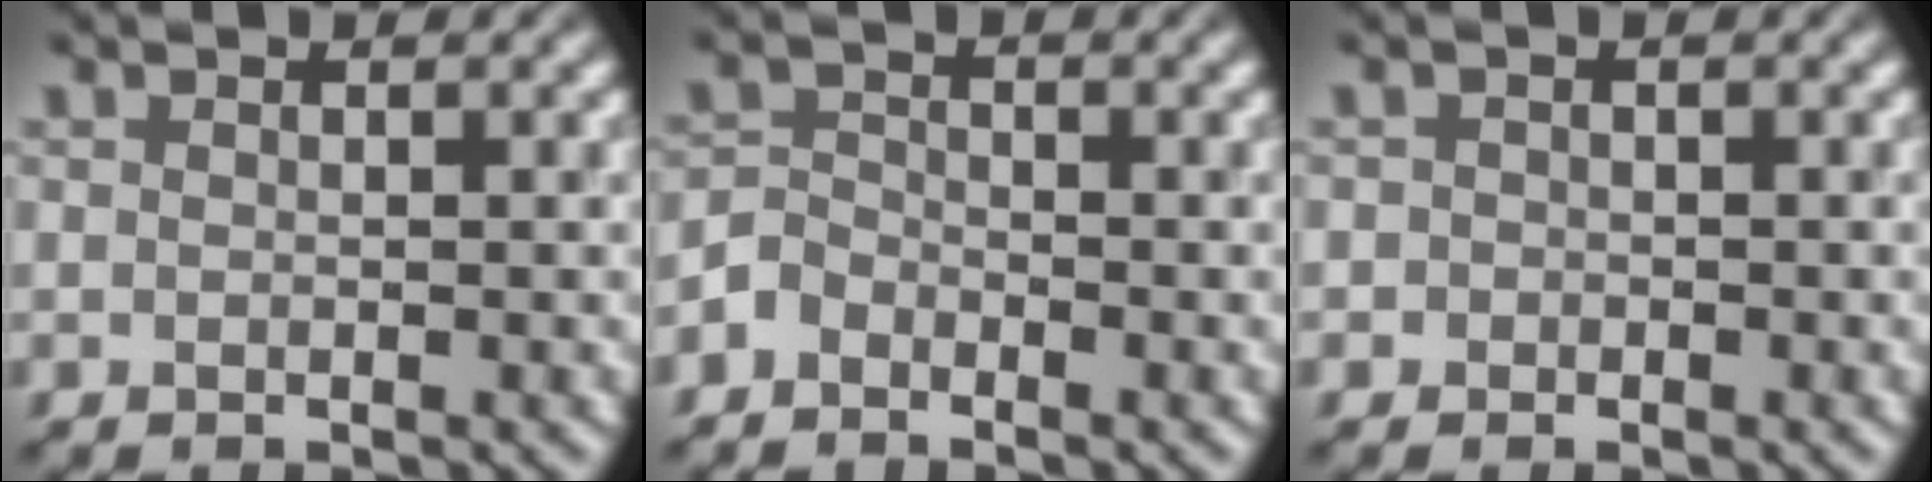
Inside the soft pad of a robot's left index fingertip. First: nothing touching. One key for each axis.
{"total": 1.8, "fx": -1.4, "fy": 1.0, "fz": 0.3, "tx": -0.005, "ty": 0.009, "tz": -0.038}
{"total": 0.9, "fx": -0.1, "fy": 0.9, "fz": -0.1, "tx": 0.019, "ty": 0.003, "tz": -0.009}